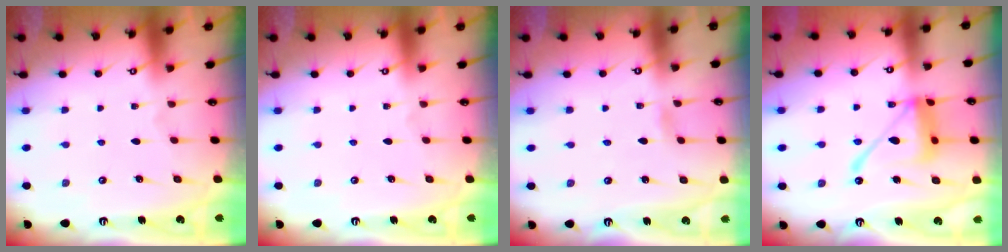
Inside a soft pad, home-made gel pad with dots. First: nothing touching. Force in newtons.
{"total": 0.0}
{"total": 1.2, "press": 1.1, "slide": 0.2}
{"total": 15.0, "press": 14.9, "slide": 1.4}